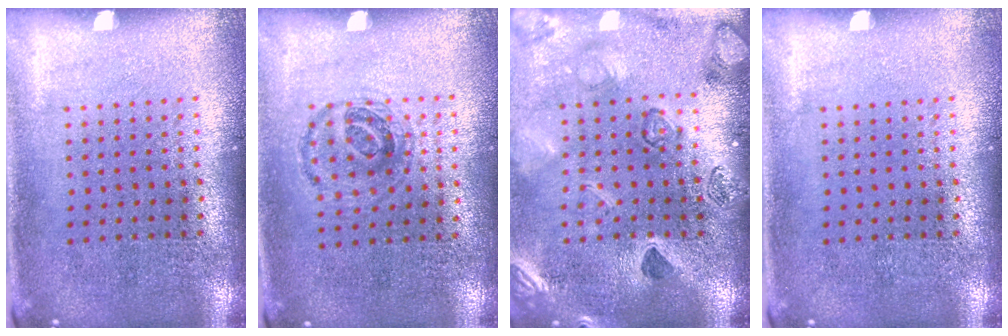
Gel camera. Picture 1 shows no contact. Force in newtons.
{"total": 0.9, "press": 0.8, "slide": 0.4}
{"total": 2.4, "press": 2.4, "slide": 0.3}
{"total": 0.0}